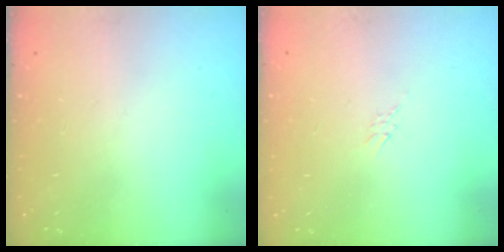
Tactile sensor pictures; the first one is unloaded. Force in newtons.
{"total": 2.6, "press": 2.6, "slide": 0.2}